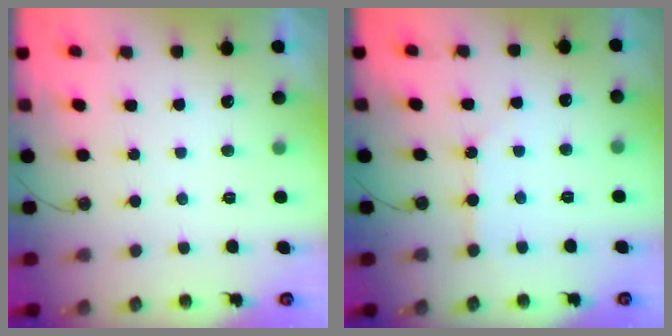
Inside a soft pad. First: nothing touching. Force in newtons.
{"total": 2.0, "press": 2.0, "slide": 0.1}